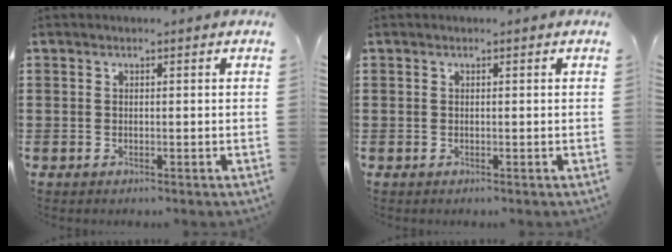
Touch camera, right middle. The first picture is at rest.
{"total": 0.0}